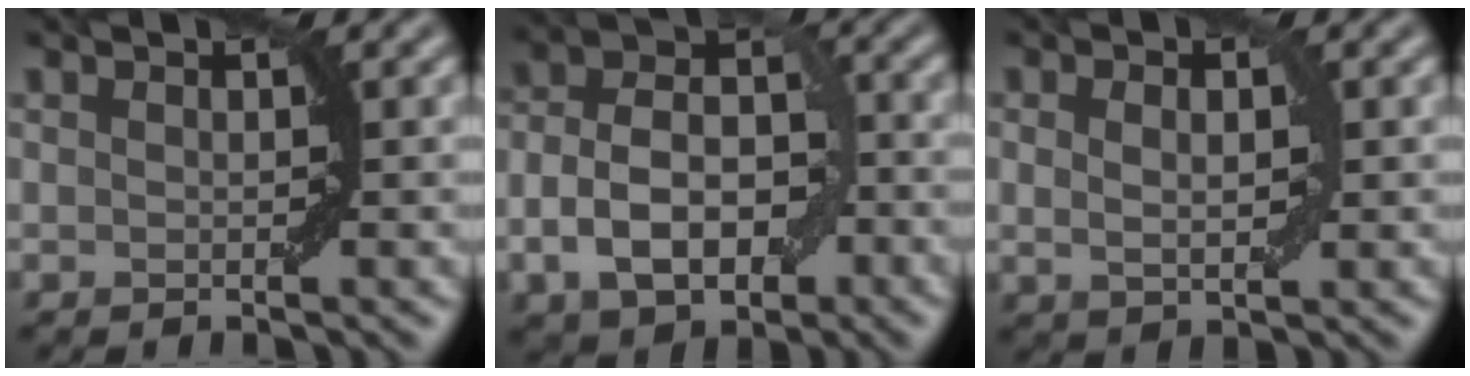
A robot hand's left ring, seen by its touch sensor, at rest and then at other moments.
{"total": 8.1, "force": [-2.4, 5.0, 5.9], "torque": [-0.104, 0.008, -0.051]}
{"total": 2.4, "force": [0.5, 1.3, 2.0], "torque": [-0.036, 0.000, 0.011]}